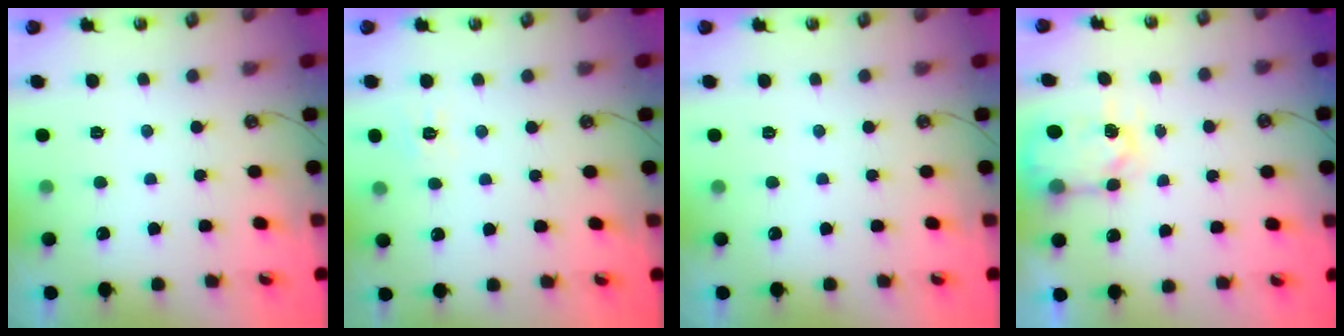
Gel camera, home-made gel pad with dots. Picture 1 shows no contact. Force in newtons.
{"total": 6.7, "press": 6.7, "slide": 0.7}
{"total": 0.0}
{"total": 6.1, "press": 6.1, "slide": 0.4}